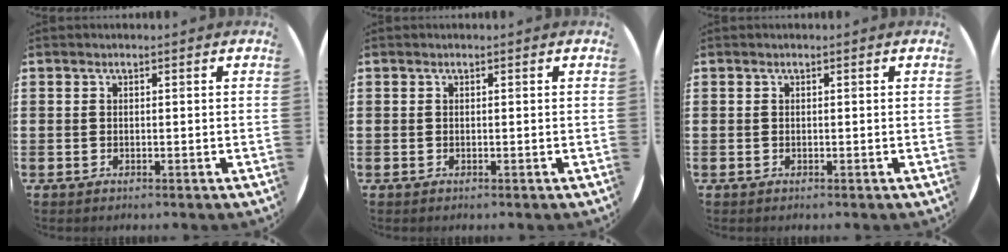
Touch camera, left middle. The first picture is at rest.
{"total": 0.0}
{"total": 0.0}